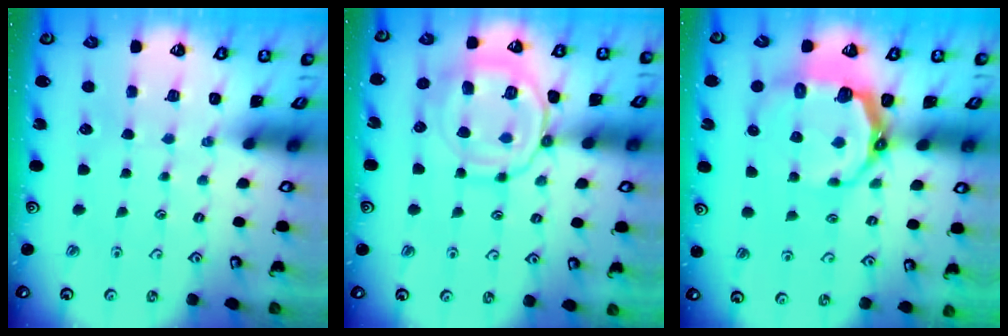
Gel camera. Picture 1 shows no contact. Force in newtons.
{"total": 14.7, "press": 14.6, "slide": 1.4}
{"total": 9.2, "press": 7.8, "slide": 5.0}